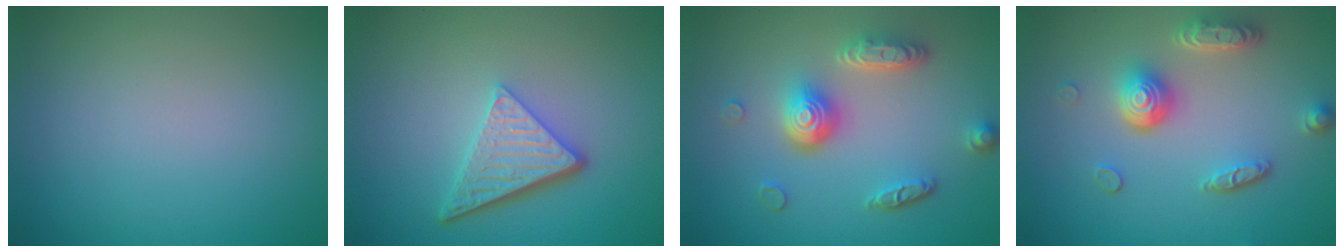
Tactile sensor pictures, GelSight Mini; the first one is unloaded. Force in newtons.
{"total": 4.8, "press": 3.4, "slide": 3.4}
{"total": 4.9, "press": 3.8, "slide": 3.2}
{"total": 4.9, "press": 3.7, "slide": 3.2}